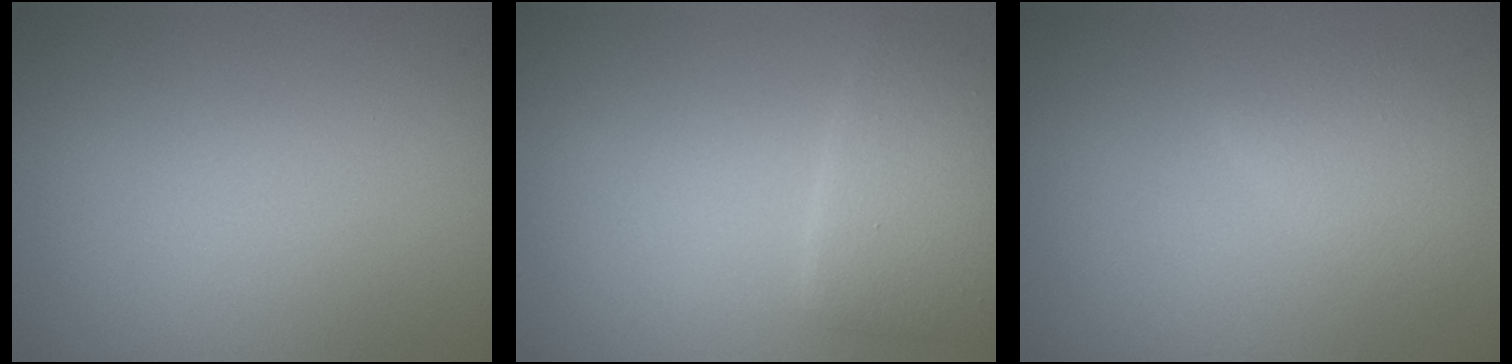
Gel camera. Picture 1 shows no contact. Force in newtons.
{"total": 3.0, "press": 3.0, "slide": 0.0}
{"total": 2.2, "press": 2.1, "slide": 0.1}